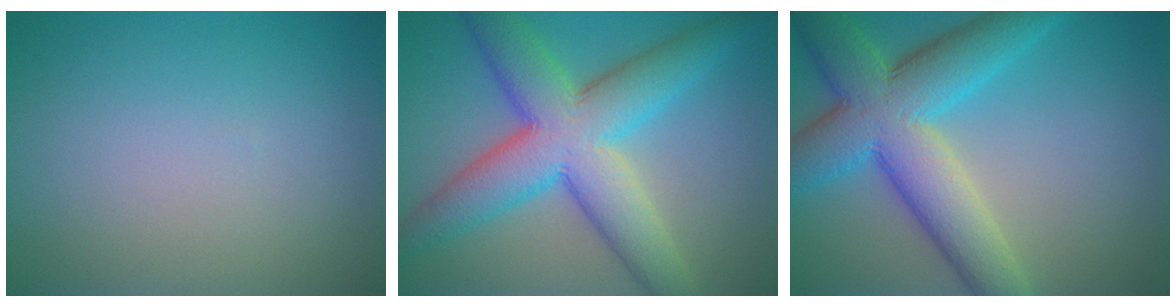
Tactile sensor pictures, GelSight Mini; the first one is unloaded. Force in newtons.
{"total": 10.0, "press": 10.0, "slide": 0.3}
{"total": 10.2, "press": 10.2, "slide": 0.5}